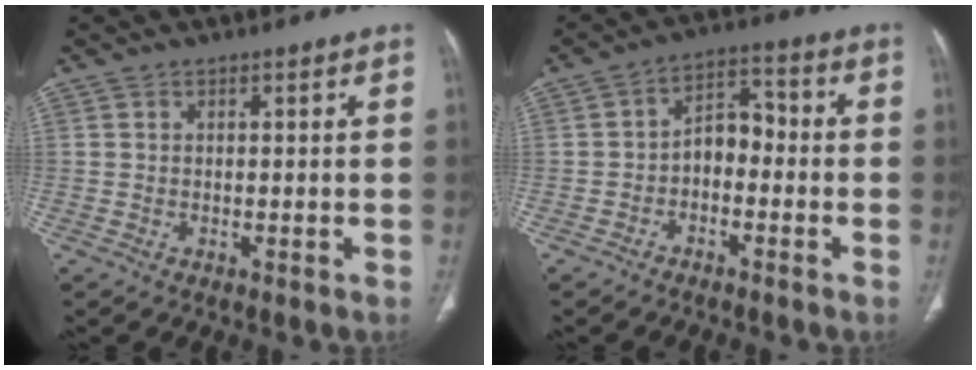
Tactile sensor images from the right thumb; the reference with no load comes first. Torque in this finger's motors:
{"motor_torque": [-0.12, 0.09, 0.62, -0.35, -0.01]}